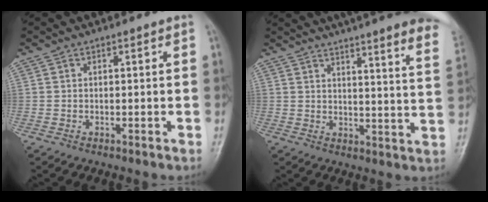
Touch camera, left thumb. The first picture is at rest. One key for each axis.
{"total": 24.2, "fx": 19.5, "fy": 2.8, "fz": 14.2, "tx": -0.170, "ty": -0.077, "tz": 0.226}